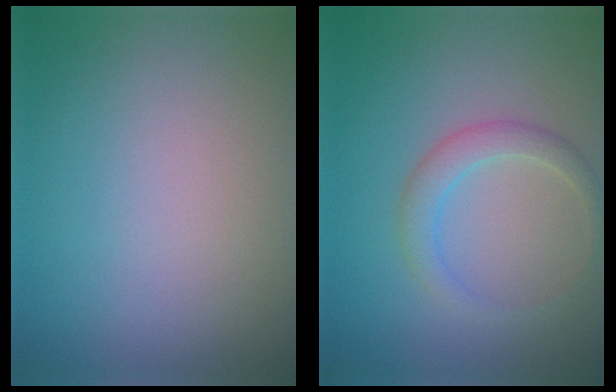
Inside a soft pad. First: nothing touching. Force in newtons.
{"total": 2.1, "press": 2.1, "slide": 0.1}